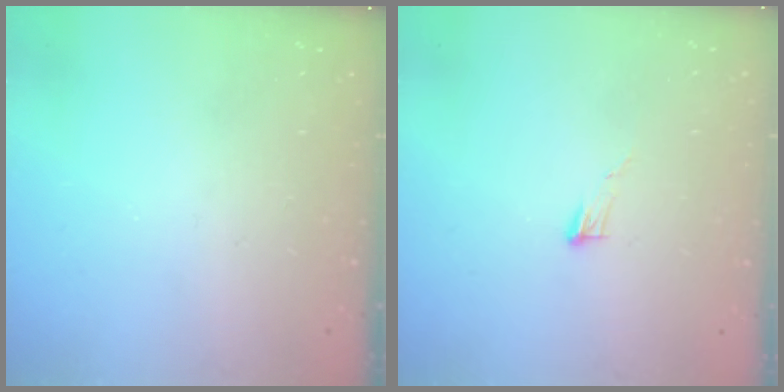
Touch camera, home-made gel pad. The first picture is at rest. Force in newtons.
{"total": 3.8, "press": 3.8, "slide": 0.3}